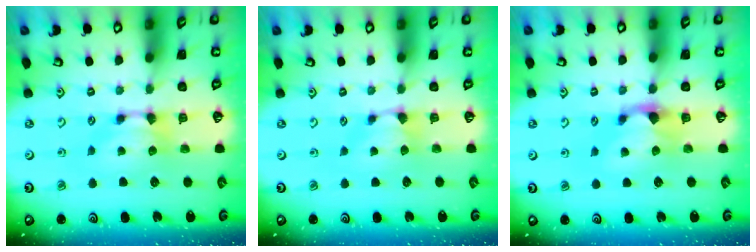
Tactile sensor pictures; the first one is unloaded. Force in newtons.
{"total": 0.9, "press": 0.4, "slide": 0.8}
{"total": 1.1, "press": 0.3, "slide": 1.1}